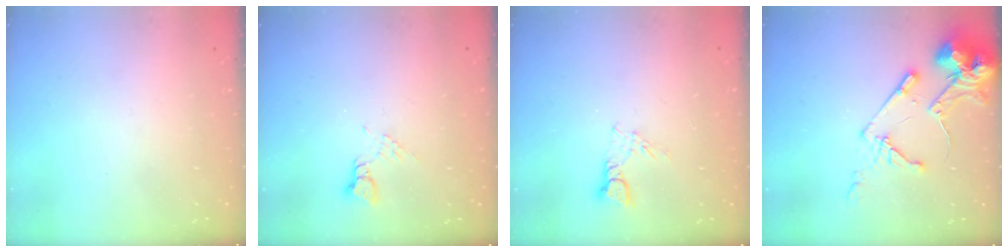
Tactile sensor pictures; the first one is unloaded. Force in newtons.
{"total": 3.0, "press": 2.9, "slide": 0.4}
{"total": 3.8, "press": 3.8, "slide": 0.4}
{"total": 15.4, "press": 15.3, "slide": 1.9}